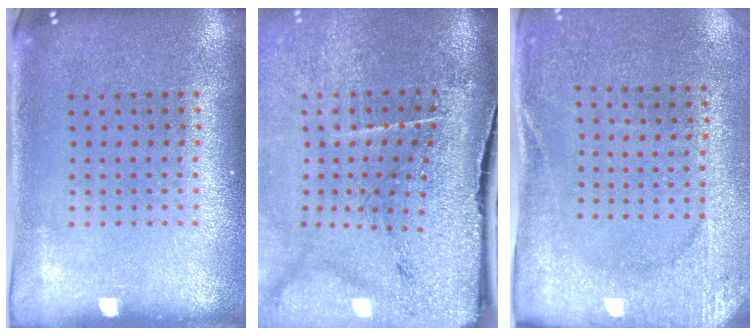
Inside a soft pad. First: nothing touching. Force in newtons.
{"total": 4.3, "press": 3.5, "slide": 2.5}
{"total": 2.6, "press": 2.4, "slide": 0.9}